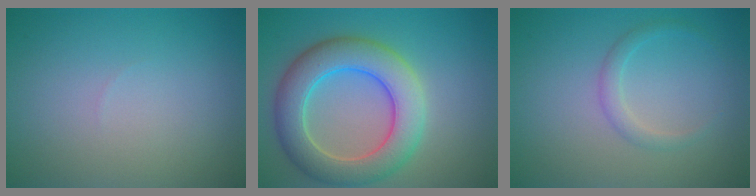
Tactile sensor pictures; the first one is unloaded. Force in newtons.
{"total": 7.4, "press": 7.4, "slide": 0.5}
{"total": 1.5, "press": 1.5, "slide": 0.1}